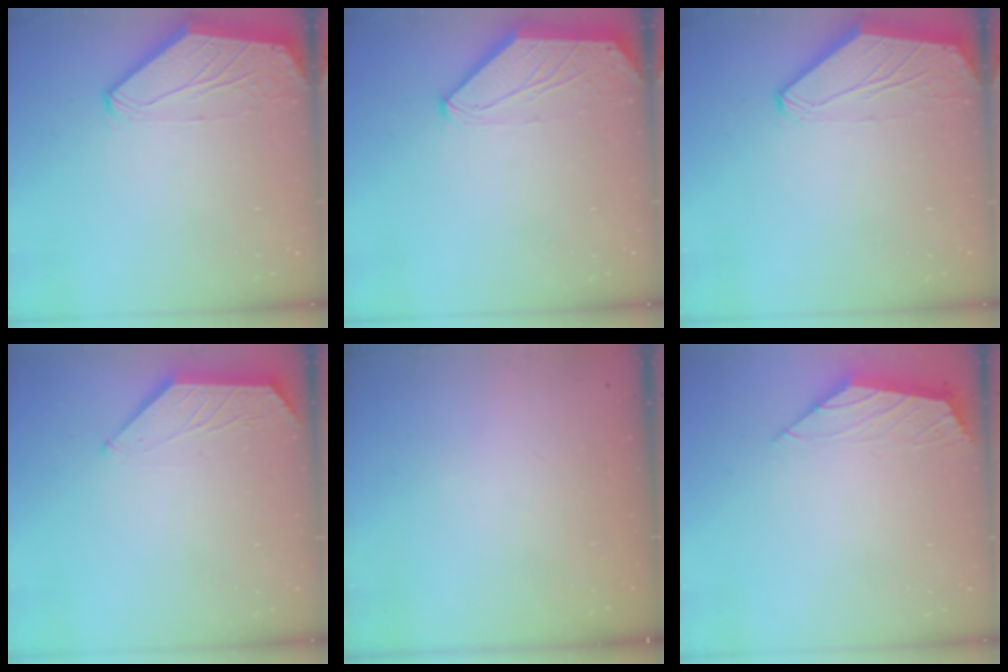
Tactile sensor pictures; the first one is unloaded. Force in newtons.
{"total": 0.0}
{"total": 0.0}
{"total": 1.2, "press": 1.2, "slide": 0.3}
{"total": 0.0}
{"total": 2.2, "press": 2.1, "slide": 0.5}